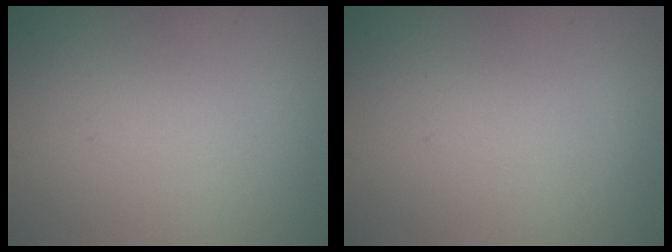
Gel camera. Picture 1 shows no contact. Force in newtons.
{"total": 0.0}